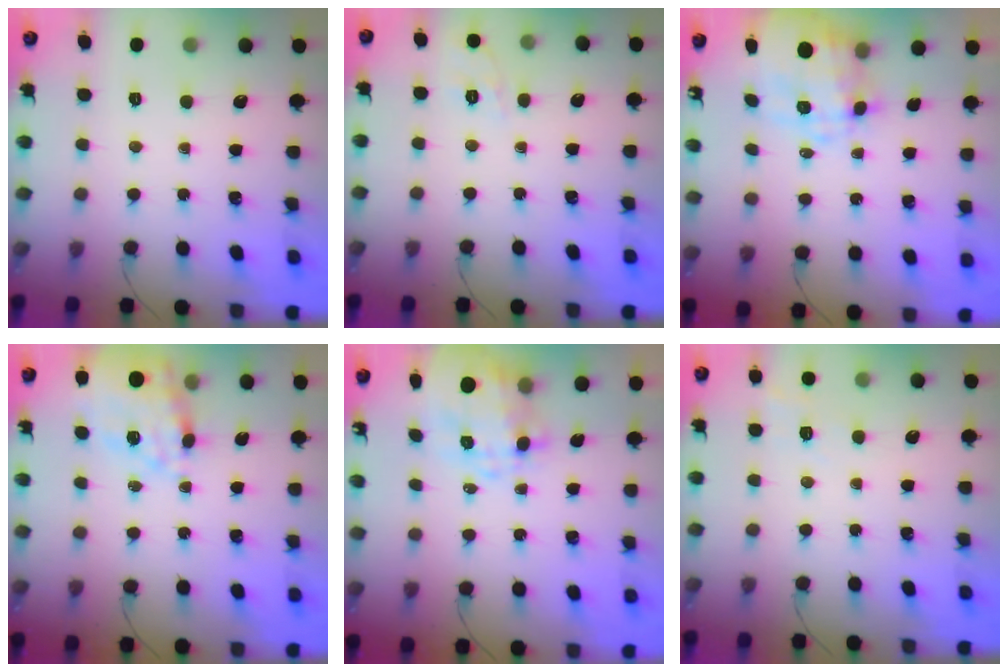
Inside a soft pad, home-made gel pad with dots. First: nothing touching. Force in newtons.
{"total": 1.7, "press": 0.5, "slide": 1.6}
{"total": 11.9, "press": 11.7, "slide": 2.3}
{"total": 19.9, "press": 19.5, "slide": 4.1}
{"total": 8.0, "press": 7.7, "slide": 2.1}
{"total": 7.4, "press": 7.1, "slide": 2.2}